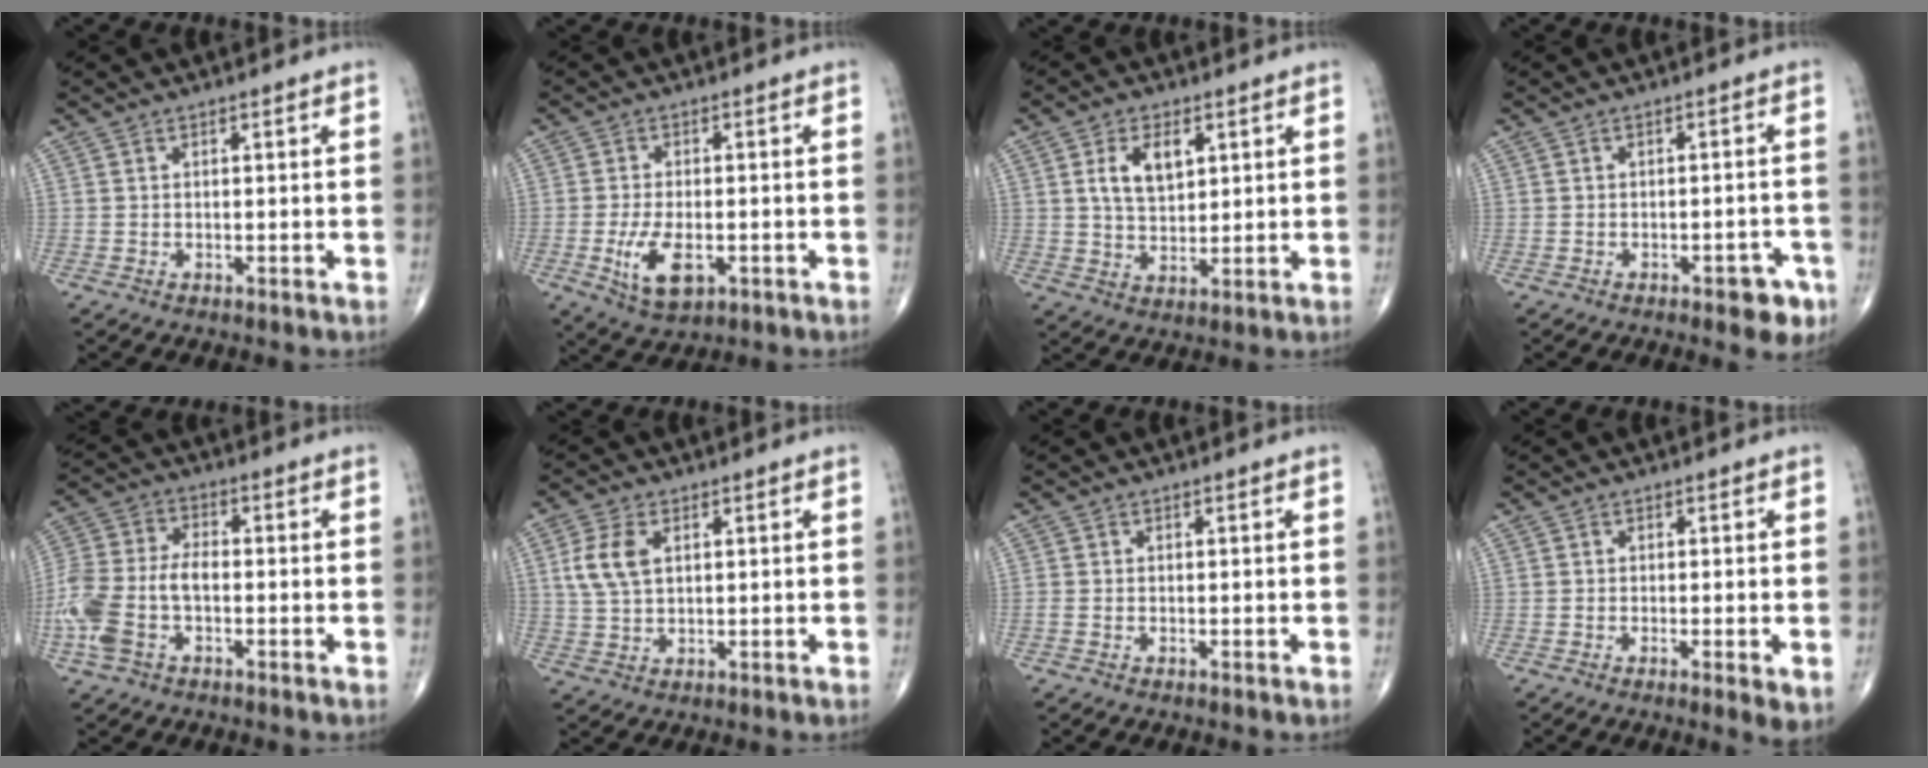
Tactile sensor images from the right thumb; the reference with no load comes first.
{"total": 7.7, "force": [-2.3, 3.9, 6.2], "torque": [-0.113, -0.004, -0.031]}
{"total": 7.5, "force": [2.6, 4.3, 5.5], "torque": [-0.087, -0.011, 0.051]}
{"total": 5.2, "force": [-2.8, 2.3, 3.7], "torque": [-0.026, 0.019, -0.030]}
{"total": 12.7, "force": [-3.4, 7.2, 9.9], "torque": [-0.234, 0.025, -0.069]}
{"total": 6.6, "force": [1.8, 3.9, 5.1], "torque": [-0.110, 0.001, 0.038]}
{"total": 0.7, "force": [-0.2, 0.4, 0.5], "torque": [-0.014, -0.001, -0.005]}
{"total": 3.2, "force": [-0.8, 0.7, 3.1], "torque": [-0.052, -0.011, -0.014]}